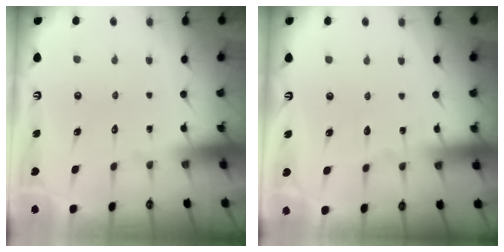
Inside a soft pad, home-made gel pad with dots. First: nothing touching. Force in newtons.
{"total": 1.7, "press": 1.7, "slide": 0.2}